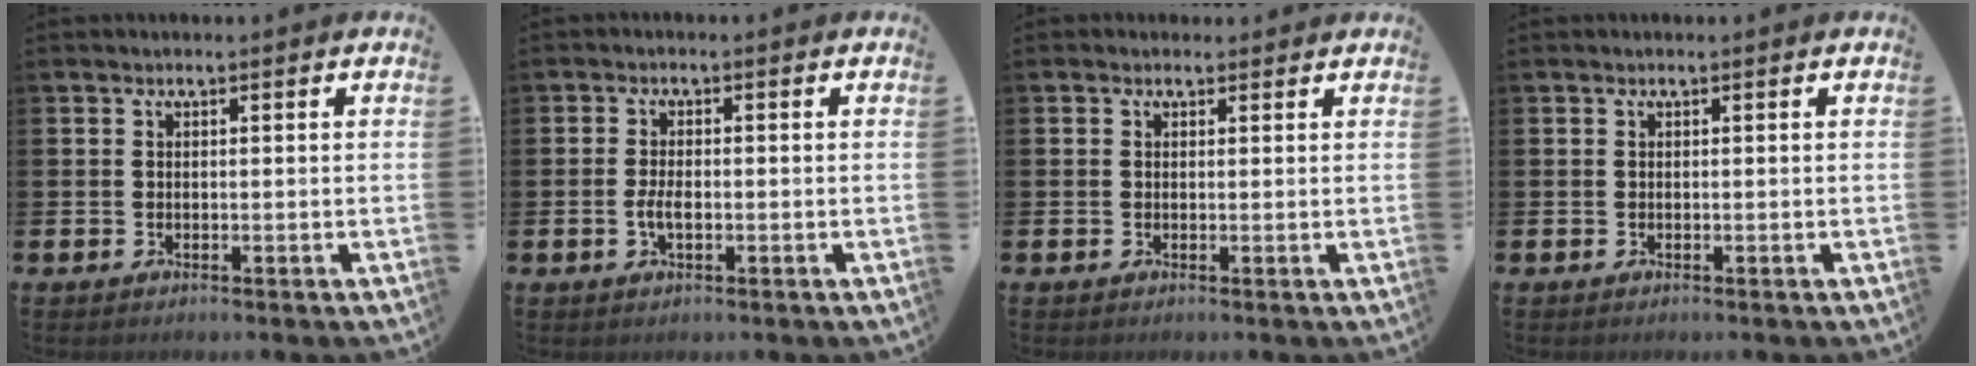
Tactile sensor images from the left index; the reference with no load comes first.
{"total": 2.4, "force": [-0.5, 1.1, 2.1], "torque": [-0.037, 0.000, -0.010]}
{"total": 0.6, "force": [0.4, 0.5, 0.1], "torque": [0.007, 0.002, 0.003]}
{"total": 0.0}